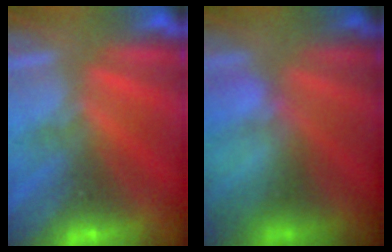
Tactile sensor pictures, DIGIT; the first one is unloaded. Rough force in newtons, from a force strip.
{"total": 4.5}